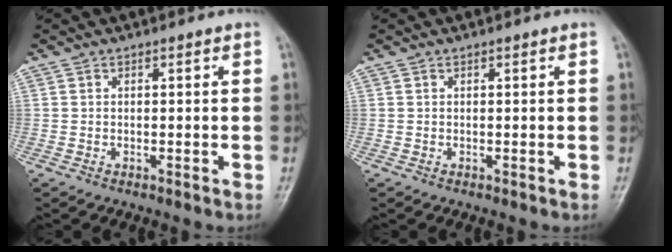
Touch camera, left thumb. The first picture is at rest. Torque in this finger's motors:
{"motor_torque": [0.00, 0.00, -0.02, 0.01, 0.00]}